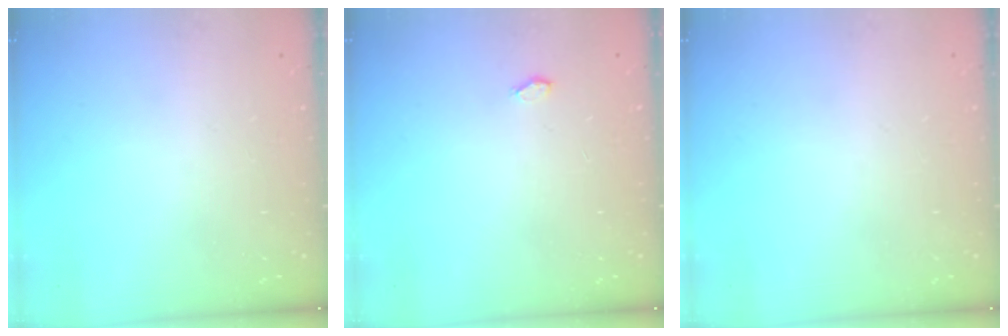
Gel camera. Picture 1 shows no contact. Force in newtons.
{"total": 2.4, "press": 2.4, "slide": 0.3}
{"total": 0.0}